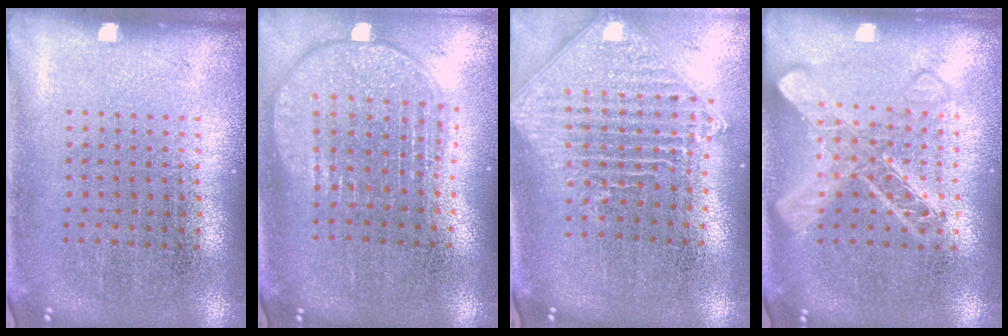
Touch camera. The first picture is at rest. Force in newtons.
{"total": 1.9, "press": 1.6, "slide": 1.0}
{"total": 2.4, "press": 1.9, "slide": 1.5}
{"total": 2.0, "press": 2.0, "slide": 0.2}